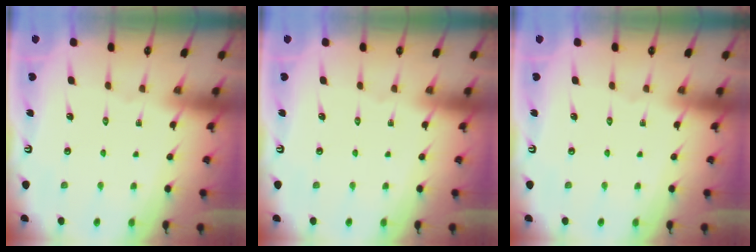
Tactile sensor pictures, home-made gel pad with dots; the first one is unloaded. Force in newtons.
{"total": 0.0}
{"total": 0.0}